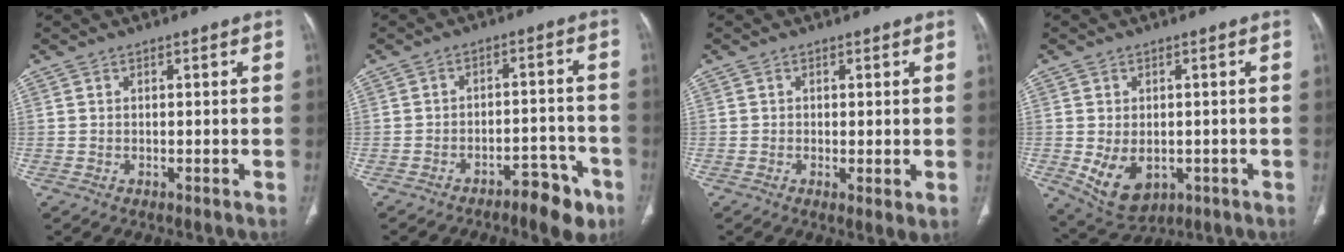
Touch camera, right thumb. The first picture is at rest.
{"total": 8.3, "force": [-5.5, 3.4, 5.2], "torque": [-0.047, 0.043, -0.075]}
{"total": 2.3, "force": [-0.3, 0.6, 2.2], "torque": [-0.041, -0.012, -0.008]}
{"total": 8.5, "force": [-1.8, 5.9, 5.9], "torque": [-0.088, -0.005, -0.008]}